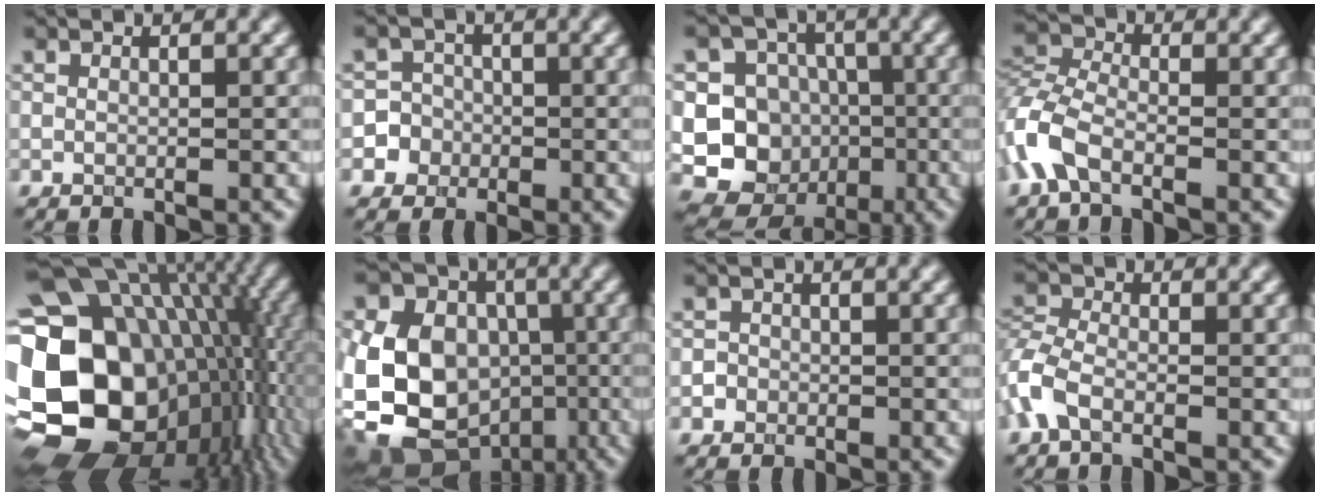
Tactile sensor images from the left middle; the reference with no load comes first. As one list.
[{"total": 3.7, "force": [-1.9, 3.2, -0.2], "torque": [0.027, 0.004, -0.035]}, {"total": 12.8, "force": [-2.5, 12.1, 3.0], "torque": [-0.081, -0.004, -0.041]}, {"total": 4.7, "force": [-2.9, 2.2, 3.0], "torque": [-0.082, 0.003, -0.070]}, {"total": 22.1, "force": [-1.7, 17.4, 13.6], "torque": [-0.273, -0.015, -0.036]}, {"total": 14.2, "force": [-3.7, 11.6, 7.4], "torque": [-0.157, -0.009, -0.076]}, {"total": 0.8, "force": [-0.6, 0.5, -0.4], "torque": [0.005, -0.001, -0.003]}, {"total": 3.1, "force": [-2.0, 1.5, 2.0], "torque": [-0.061, 0.004, -0.049]}]